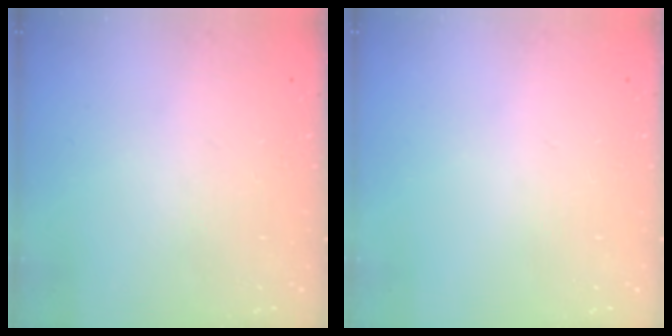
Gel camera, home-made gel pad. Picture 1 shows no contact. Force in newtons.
{"total": 0.0}